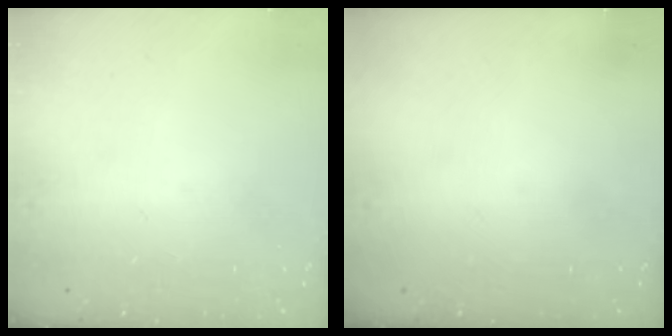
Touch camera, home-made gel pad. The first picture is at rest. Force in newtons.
{"total": 0.0}